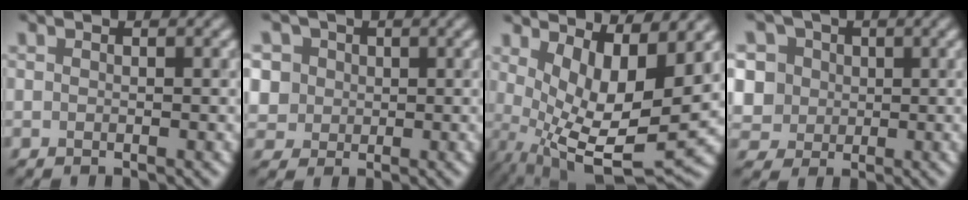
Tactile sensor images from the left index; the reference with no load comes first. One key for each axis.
{"total": 5.8, "fx": 2.1, "fy": 5.0, "fz": 1.9, "tx": -0.038, "ty": 0.023, "tz": 0.017}
{"total": 8.7, "fx": 1.6, "fy": 3.0, "fz": 8.0, "tx": -0.152, "ty": -0.024, "tz": 0.039}
{"total": 7.9, "fx": 2.9, "fy": 6.7, "fz": 3.0, "tx": -0.060, "ty": 0.026, "tz": 0.025}